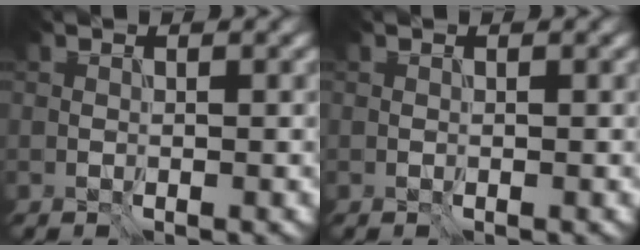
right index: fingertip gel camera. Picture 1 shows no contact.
{"total": 0.0}